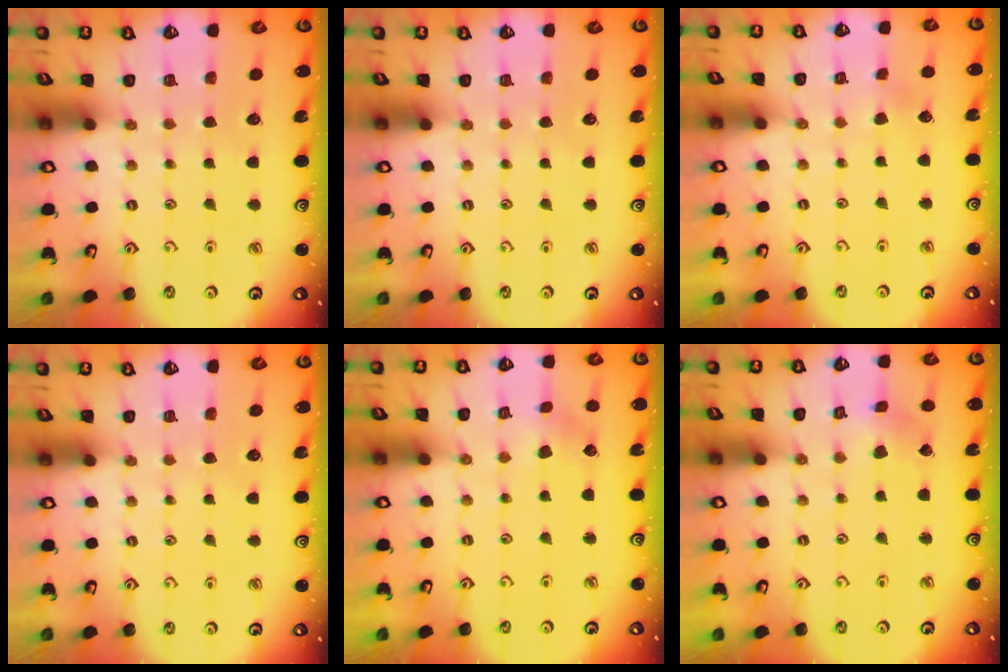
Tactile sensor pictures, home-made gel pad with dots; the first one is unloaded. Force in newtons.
{"total": 0.0}
{"total": 2.4, "press": 2.4, "slide": 0.3}
{"total": 0.0}
{"total": 1.7, "press": 1.7, "slide": 0.3}
{"total": 2.3, "press": 2.3, "slide": 0.1}